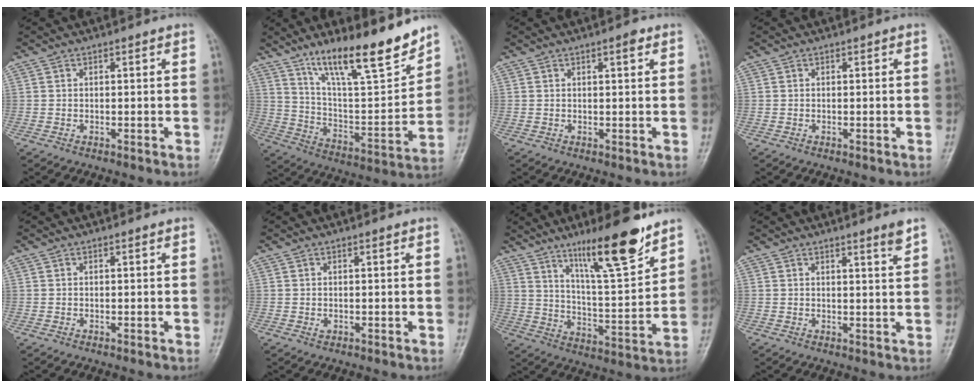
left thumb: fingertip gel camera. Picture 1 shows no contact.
{"total": 19.3, "force": [14.2, 4.1, 12.5], "torque": [-0.167, -0.084, 0.246]}
{"total": 1.8, "force": [1.0, 0.4, 1.4], "torque": [-0.019, -0.003, 0.015]}
{"total": 0.0}
{"total": 0.0}
{"total": 0.8, "force": [0.2, 0.4, 0.7], "torque": [-0.009, 0.000, 0.008]}
{"total": 16.0, "force": [11.0, 2.8, 11.3], "torque": [-0.164, -0.072, 0.189]}
{"total": 2.7, "force": [2.0, -0.2, 1.8], "torque": [-0.022, -0.020, 0.031]}